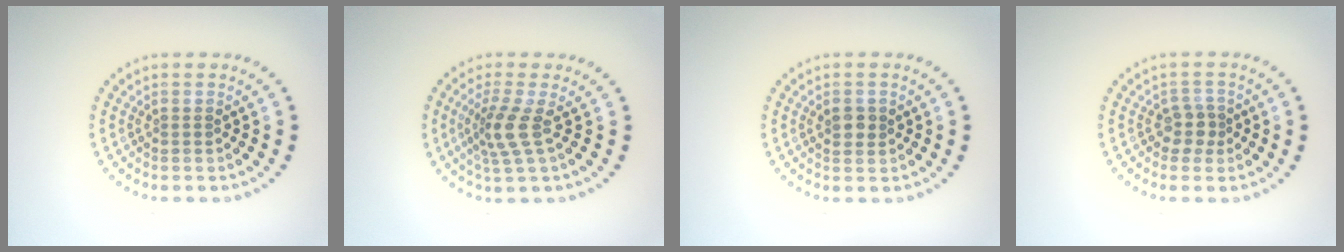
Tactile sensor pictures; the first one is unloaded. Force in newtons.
{"total": 2.9, "press": 2.1, "slide": 1.9}
{"total": 1.5, "press": 1.5, "slide": 0.4}
{"total": 1.9, "press": 1.5, "slide": 1.2}